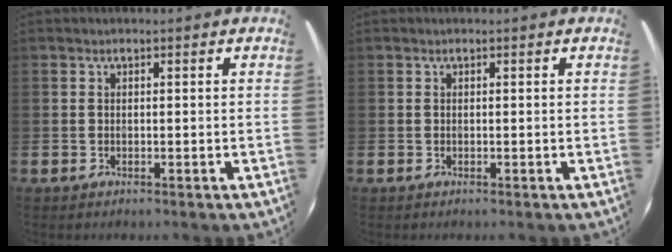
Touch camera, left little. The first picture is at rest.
{"total": 0.0}